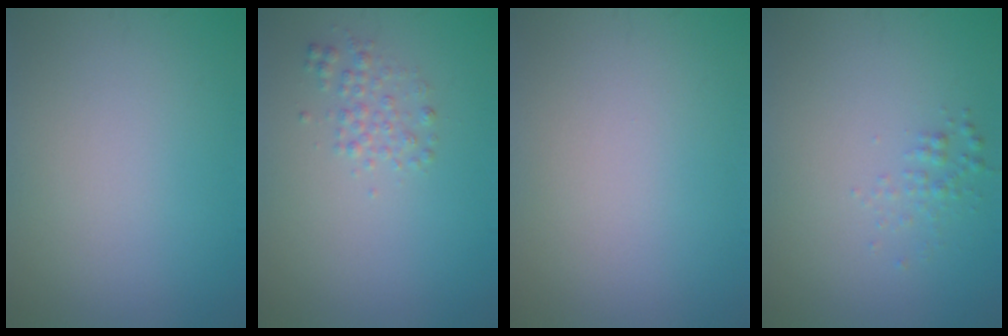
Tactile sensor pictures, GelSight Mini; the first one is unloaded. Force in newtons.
{"total": 1.6, "press": 1.6, "slide": 0.0}
{"total": 0.0}
{"total": 1.1, "press": 1.1, "slide": 0.0}